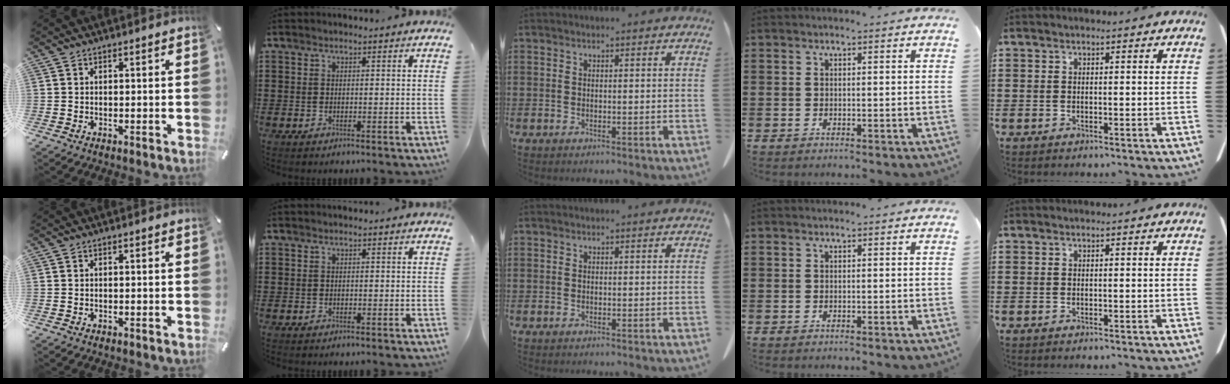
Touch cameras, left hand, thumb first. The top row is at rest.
{}